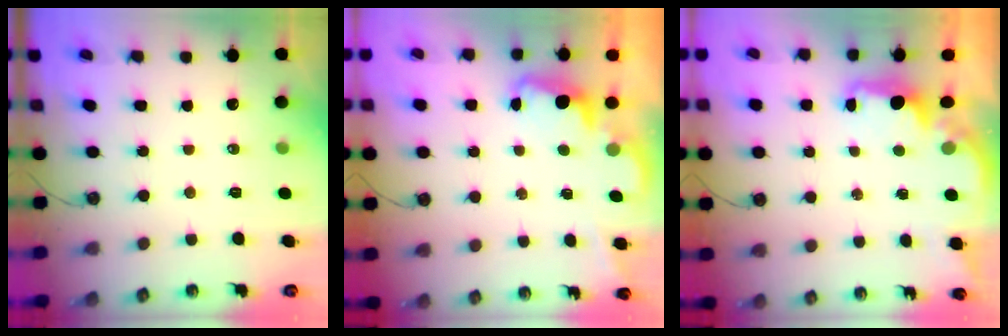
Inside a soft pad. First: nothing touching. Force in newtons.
{"total": 2.3, "press": 2.2, "slide": 0.6}
{"total": 2.0, "press": 1.8, "slide": 0.7}